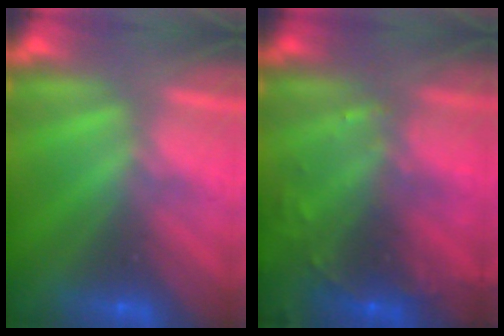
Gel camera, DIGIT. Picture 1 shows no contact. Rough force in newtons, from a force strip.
{"total": 8.1}